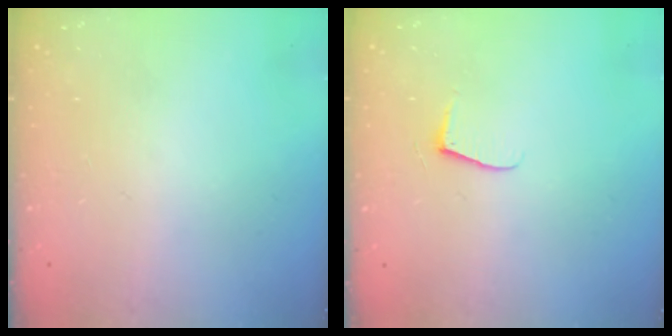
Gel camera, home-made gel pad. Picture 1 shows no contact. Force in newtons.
{"total": 5.2, "press": 5.2, "slide": 0.5}